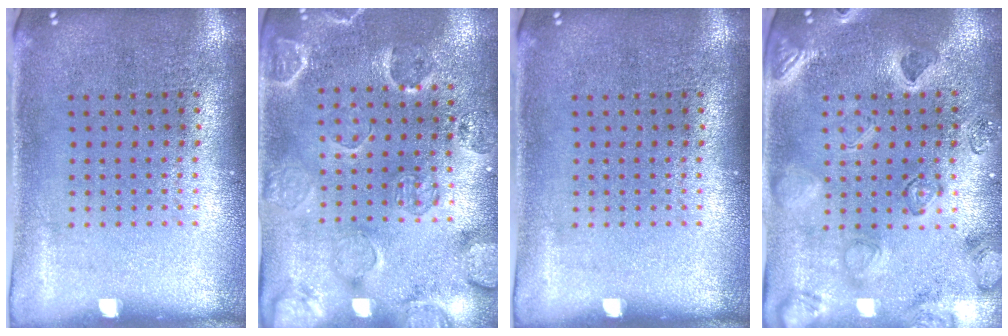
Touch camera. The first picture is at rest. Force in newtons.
{"total": 2.5, "press": 2.0, "slide": 1.5}
{"total": 0.0}
{"total": 2.4, "press": 2.3, "slide": 0.6}